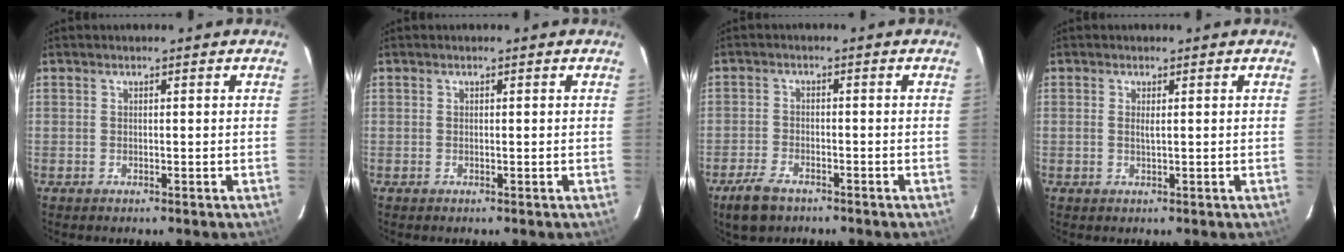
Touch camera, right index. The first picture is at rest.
{"total": 0.0}
{"total": 6.2, "force": [-4.4, 3.0, 3.1], "torque": [-0.089, -0.006, -0.083]}
{"total": 1.1, "force": [0.2, 0.2, 1.1], "torque": [-0.021, 0.000, 0.002]}